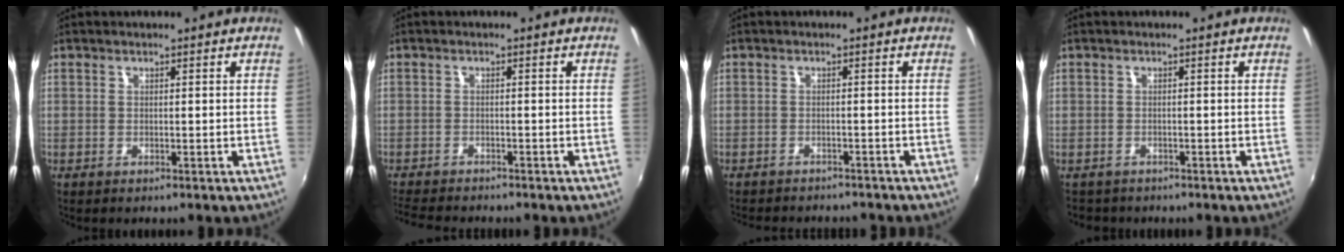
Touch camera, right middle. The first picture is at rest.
{"total": 6.5, "force": [-6.1, 1.0, 2.1], "torque": [-0.062, -0.018, -0.103]}
{"total": 6.9, "force": [-6.3, 1.8, 2.1], "torque": [-0.056, -0.014, -0.088]}
{"total": 2.2, "force": [-1.4, 1.7, -0.1], "torque": [-0.004, 0.005, -0.022]}